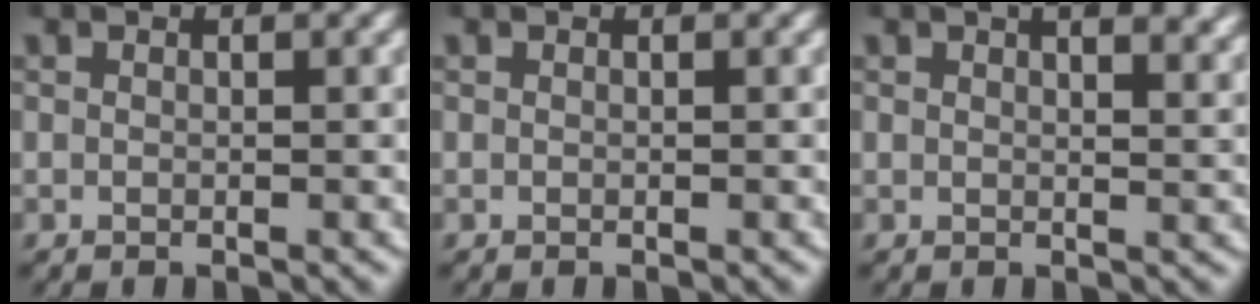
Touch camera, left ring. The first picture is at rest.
{"total": 0.0}
{"total": 3.8, "force": [2.6, 1.1, 2.6], "torque": [-0.025, 0.014, 0.033]}